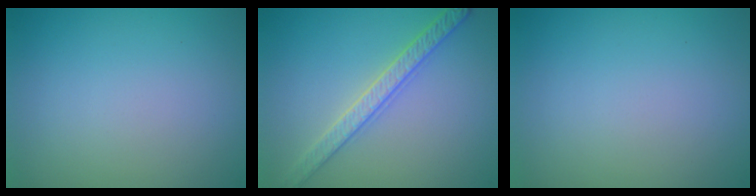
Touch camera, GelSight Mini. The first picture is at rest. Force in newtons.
{"total": 3.3, "press": 3.3, "slide": 0.3}
{"total": 0.0}